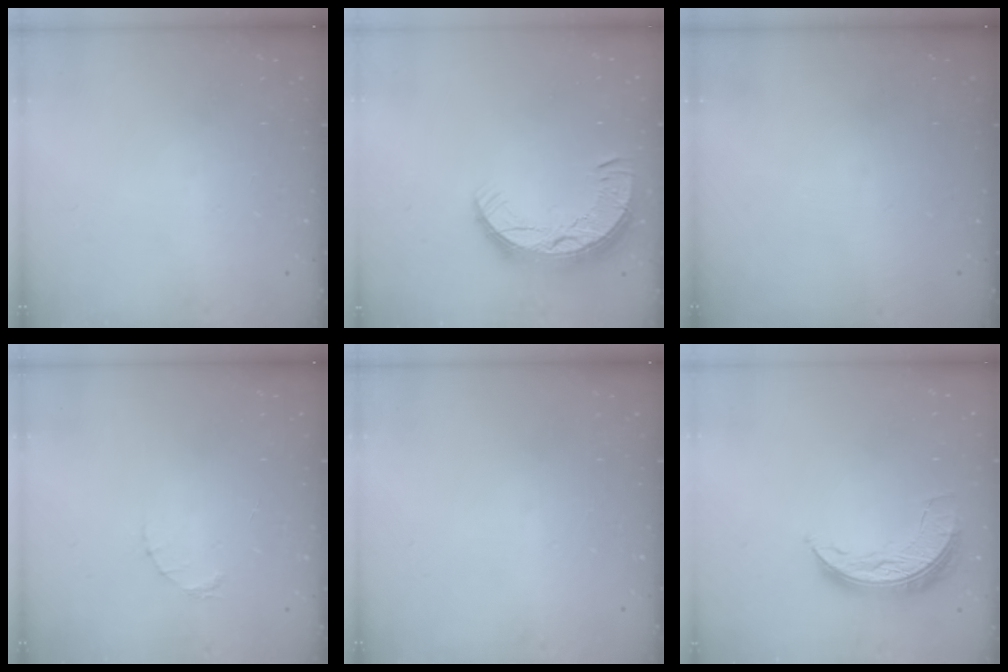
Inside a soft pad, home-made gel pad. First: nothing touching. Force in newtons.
{"total": 11.1, "press": 11.0, "slide": 0.8}
{"total": 0.0}
{"total": 1.6, "press": 1.5, "slide": 0.3}
{"total": 0.0}
{"total": 7.7, "press": 7.7, "slide": 0.3}